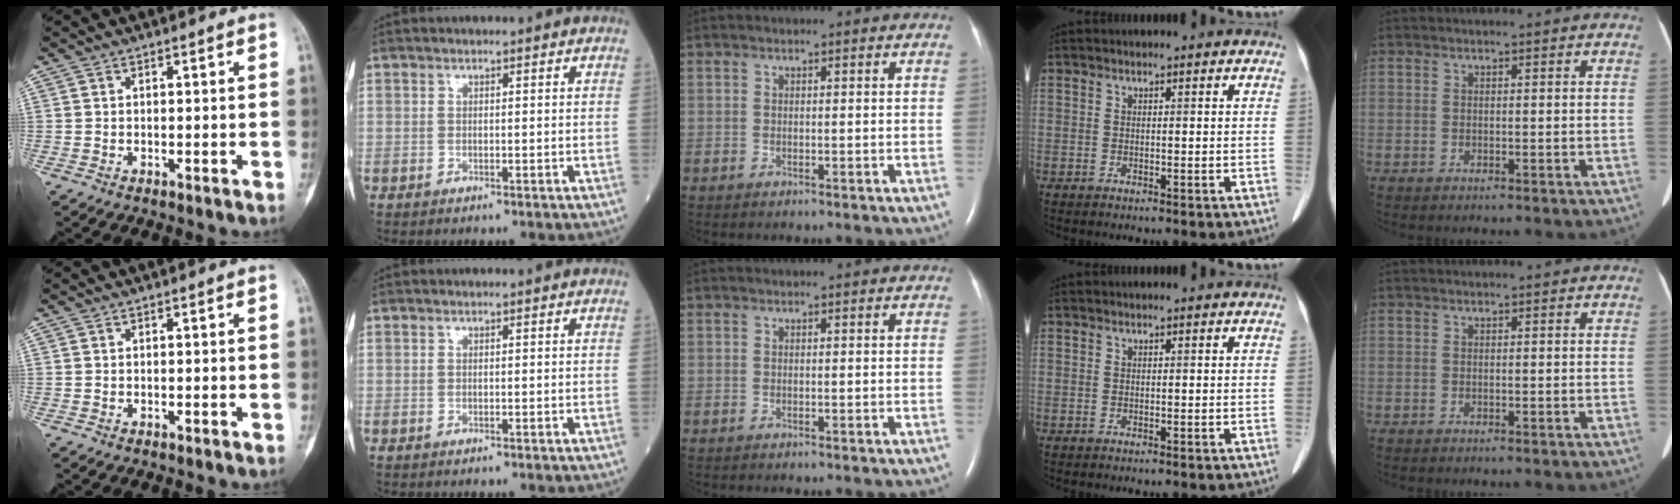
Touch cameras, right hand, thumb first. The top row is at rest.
{}